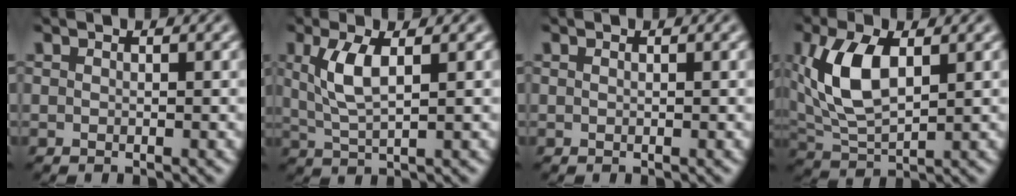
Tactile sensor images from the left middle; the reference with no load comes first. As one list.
[{"total": 3.8, "force": [1.1, 1.2, 3.4], "torque": [-0.076, 0.001, 0.024]}, {"total": 0.0}, {"total": 6.9, "force": [1.6, 3.5, 5.7], "torque": [-0.129, 0.009, 0.033]}]